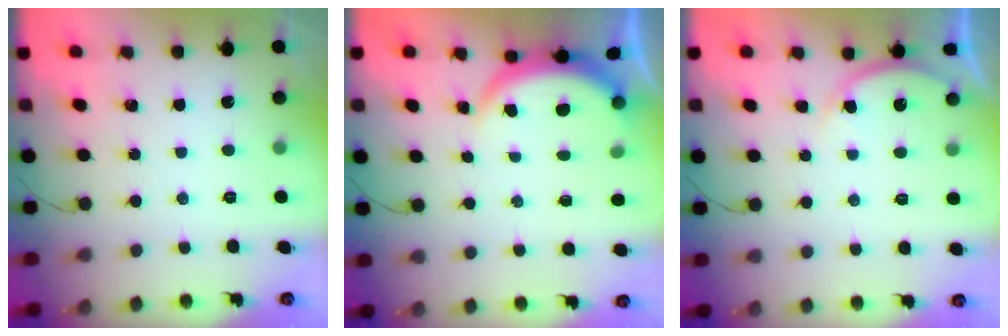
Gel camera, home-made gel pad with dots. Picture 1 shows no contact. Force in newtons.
{"total": 3.8, "press": 3.8, "slide": 0.3}
{"total": 4.1, "press": 4.0, "slide": 0.6}